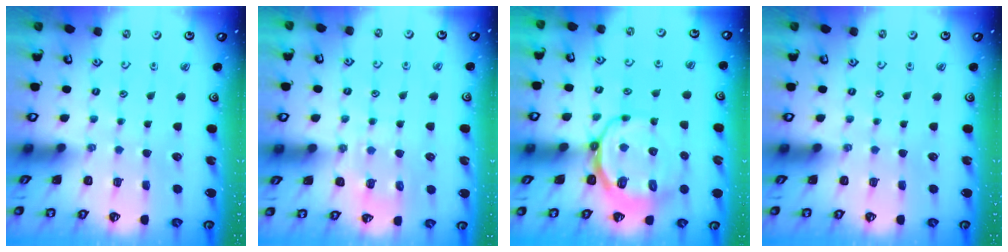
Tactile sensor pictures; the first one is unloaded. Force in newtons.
{"total": 7.8, "press": 7.8, "slide": 0.7}
{"total": 10.8, "press": 10.3, "slide": 3.0}
{"total": 0.0}